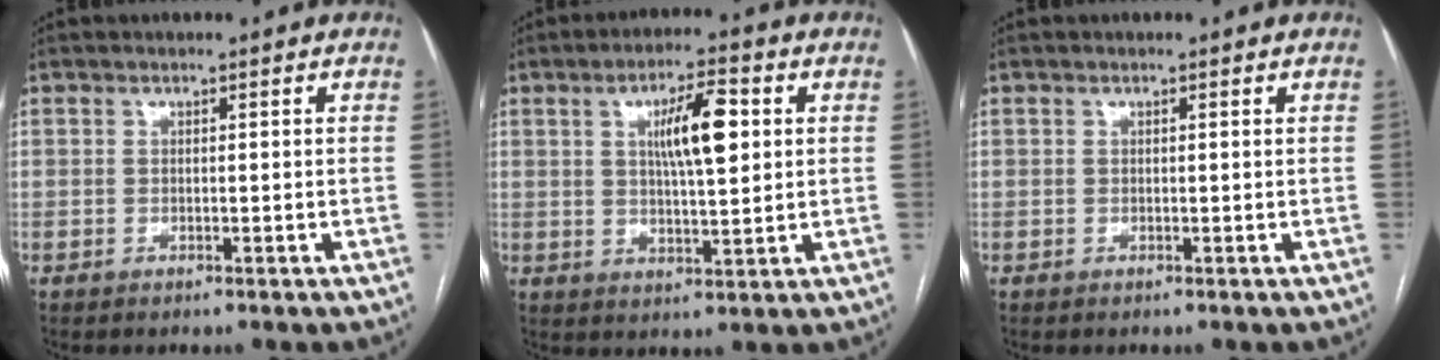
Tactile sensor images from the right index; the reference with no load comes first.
{"total": 8.7, "force": [2.2, 1.9, 8.2], "torque": [-0.139, 0.010, 0.039]}
{"total": 0.0}